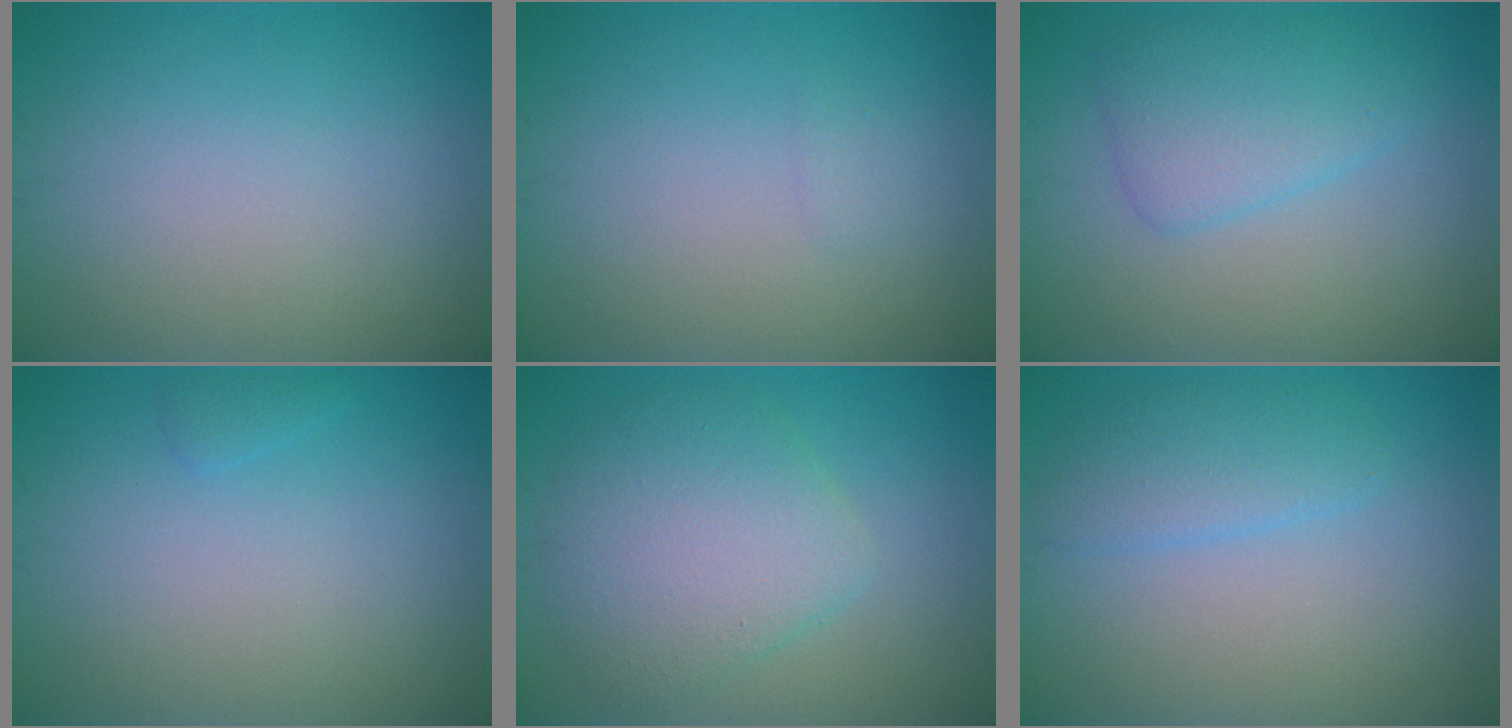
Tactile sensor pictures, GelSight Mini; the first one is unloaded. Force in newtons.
{"total": 0.5, "press": 0.5, "slide": 0.0}
{"total": 3.7, "press": 3.7, "slide": 0.1}
{"total": 0.7, "press": 0.7, "slide": 0.1}
{"total": 5.4, "press": 5.4, "slide": 0.3}
{"total": 2.7, "press": 2.7, "slide": 0.2}